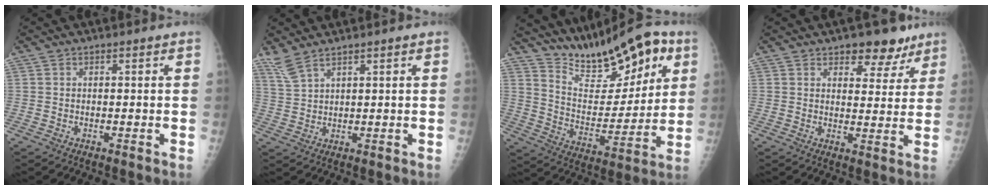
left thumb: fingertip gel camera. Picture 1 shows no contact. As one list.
[{"total": 3.8, "force": [3.2, 0.6, 2.0], "torque": [-0.048, -0.008, 0.075]}, {"total": 20.2, "force": [12.9, 8.6, 13.0], "torque": [-0.150, -0.058, 0.218]}, {"total": 7.6, "force": [5.4, 4.1, 3.5], "torque": [-0.005, -0.027, 0.072]}]